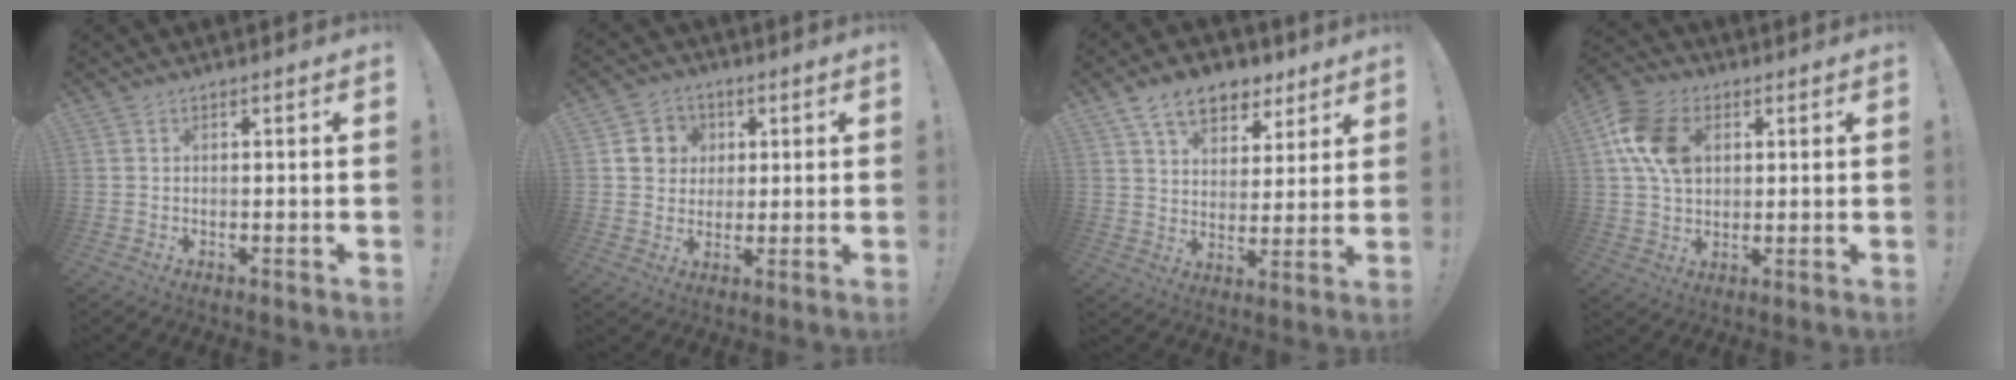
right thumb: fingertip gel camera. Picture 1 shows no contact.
{"total": 8.1, "force": [2.0, 7.7, 1.7], "torque": [-0.024, -0.005, 0.043]}
{"total": 13.0, "force": [8.0, 7.9, 6.4], "torque": [-0.102, -0.039, 0.150]}
{"total": 13.5, "force": [3.9, 9.8, 8.4], "torque": [-0.139, -0.001, 0.078]}